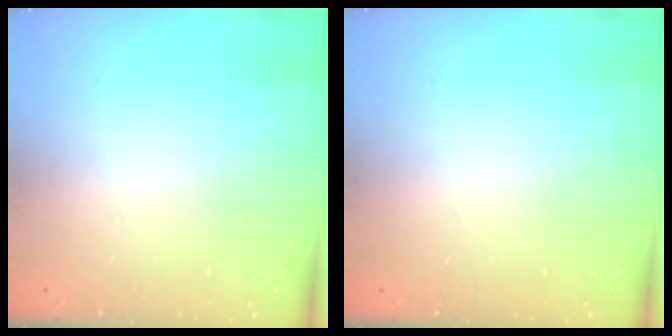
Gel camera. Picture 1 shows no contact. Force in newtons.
{"total": 0.0}